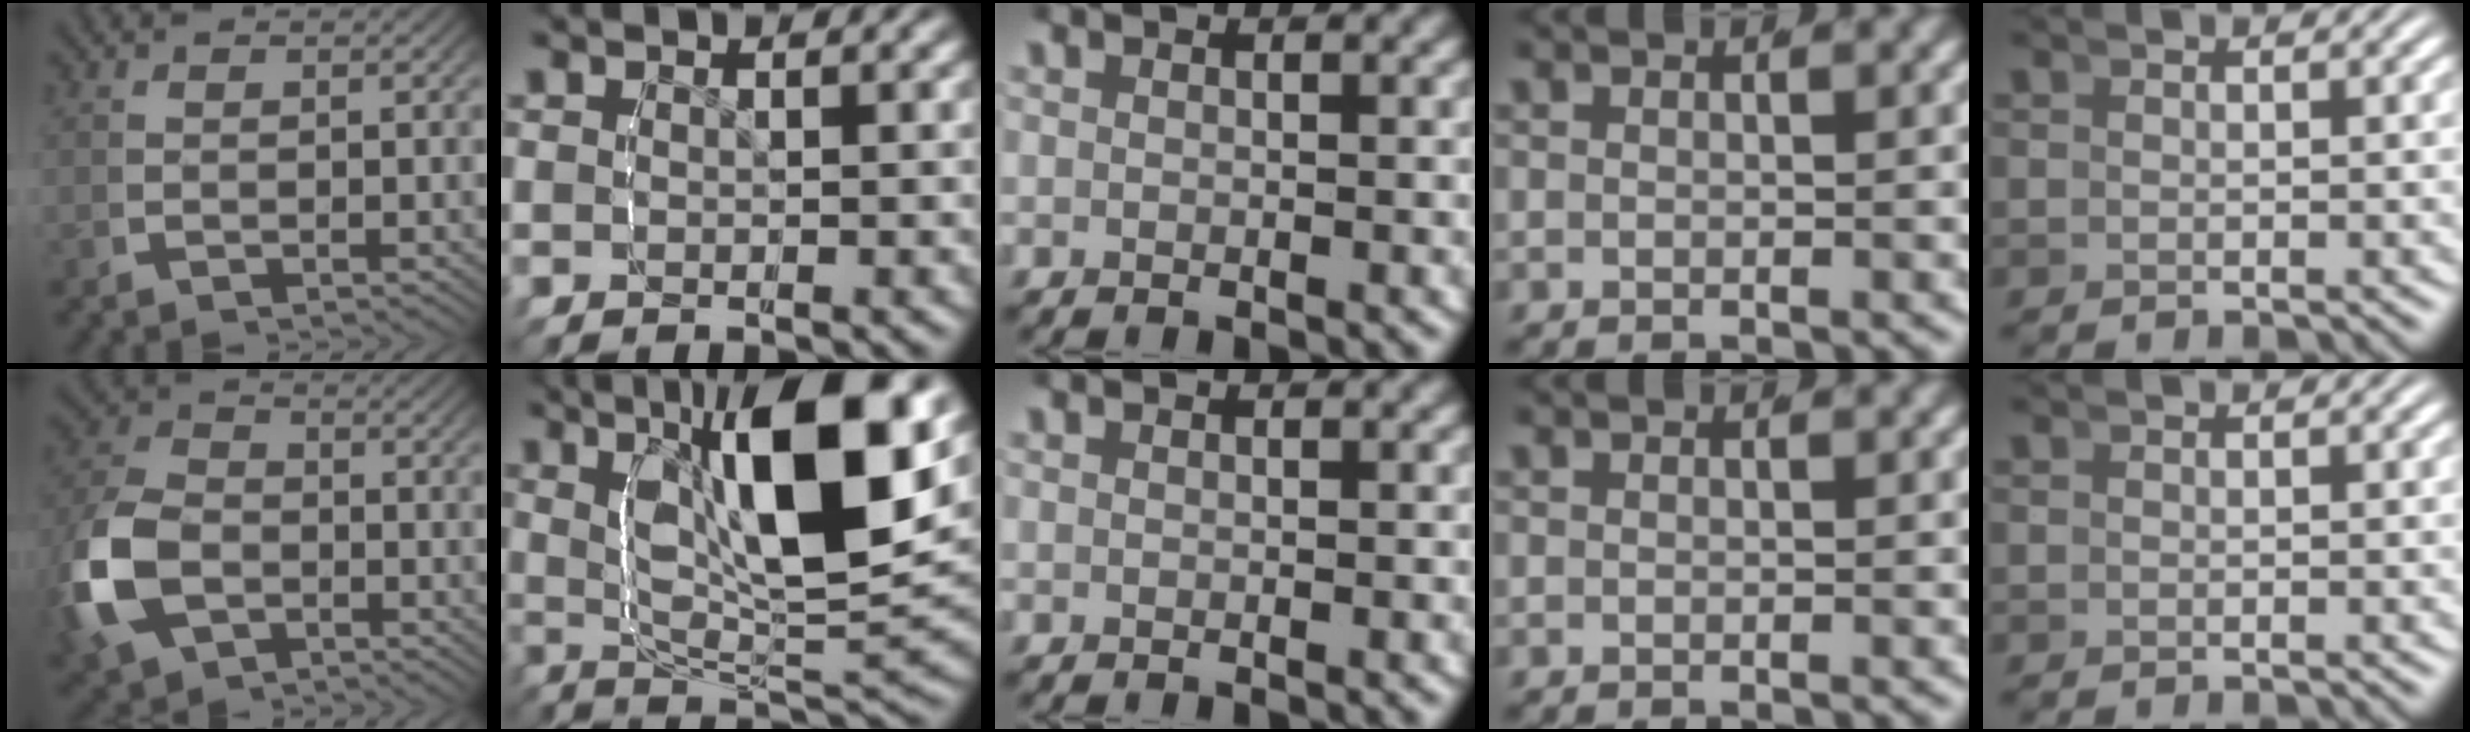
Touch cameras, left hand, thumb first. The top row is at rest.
{"thumb": {"total": 9.0, "force": [-2.3, 6.6, 5.8], "torque": [-0.160, -0.031, -0.023]}, "index": {"total": 13.1, "force": [3.5, 4.6, 11.7], "torque": [-0.189, 0.011, 0.049]}}